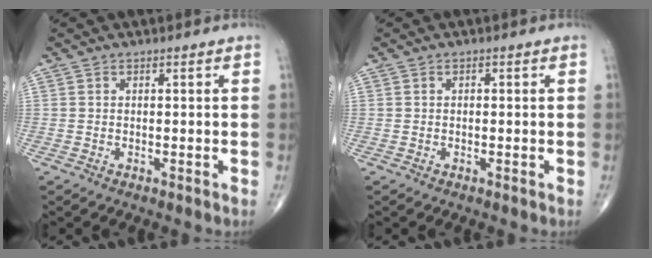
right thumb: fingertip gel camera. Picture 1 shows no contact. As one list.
[{"total": 0.5, "force": [0.1, 0.3, 0.4], "torque": [-0.009, 0.000, 0.002]}]